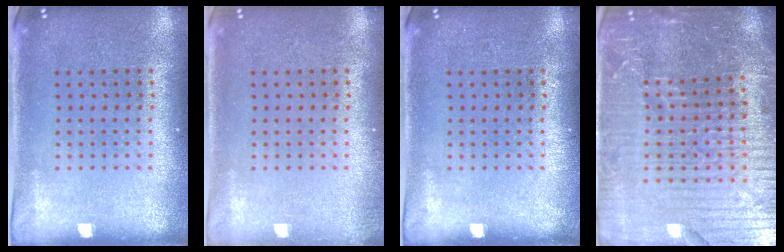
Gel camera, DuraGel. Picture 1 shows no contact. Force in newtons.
{"total": 0.6, "press": 0.6, "slide": 0.1}
{"total": 0.0}
{"total": 6.2, "press": 5.5, "slide": 2.8}